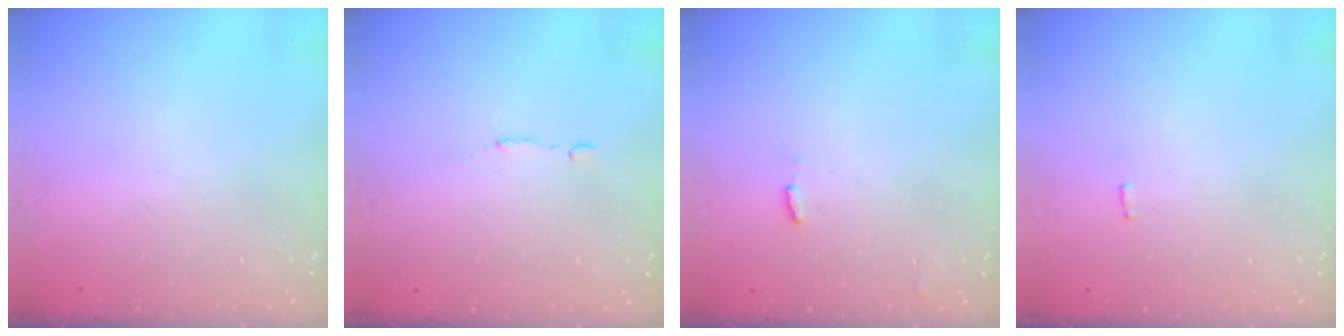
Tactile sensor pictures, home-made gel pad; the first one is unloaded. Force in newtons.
{"total": 2.9, "press": 2.9, "slide": 0.6}
{"total": 4.0, "press": 4.0, "slide": 0.2}
{"total": 2.3, "press": 2.3, "slide": 0.1}